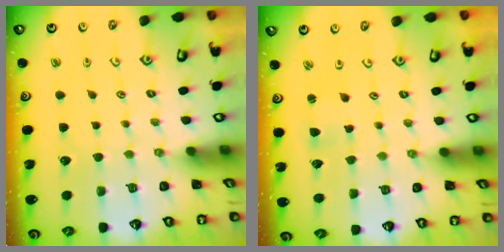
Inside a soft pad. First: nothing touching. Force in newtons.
{"total": 1.7, "press": 1.7, "slide": 0.2}